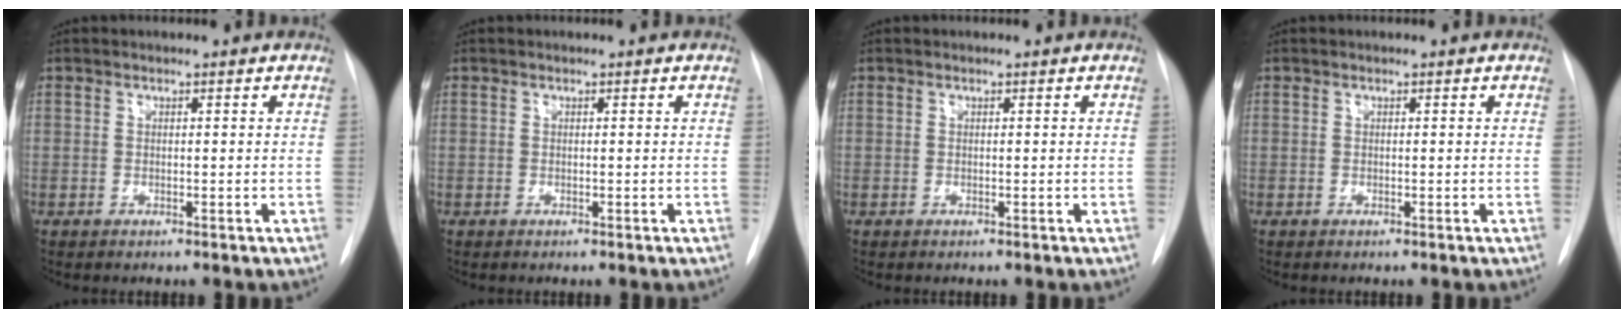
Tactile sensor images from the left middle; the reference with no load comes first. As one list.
[{"total": 0.0}, {"total": 0.0}, {"total": 0.0}]